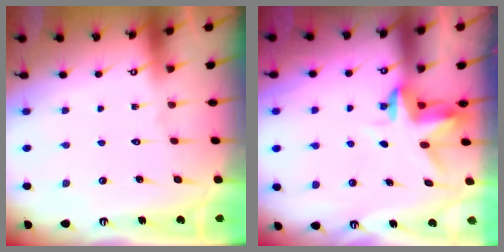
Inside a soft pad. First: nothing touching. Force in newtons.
{"total": 3.4, "press": 3.4, "slide": 0.2}